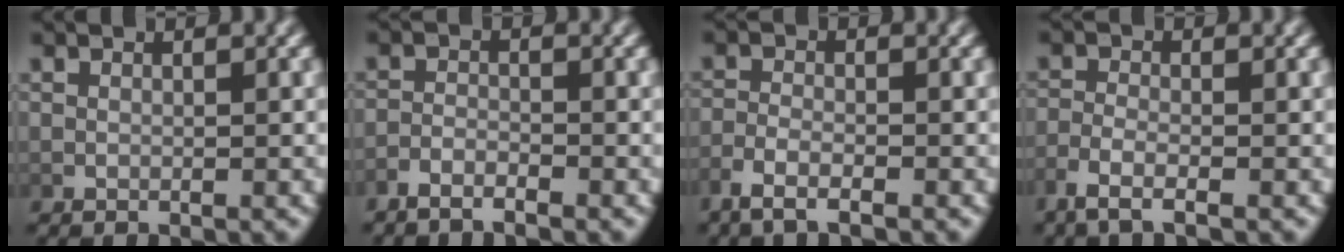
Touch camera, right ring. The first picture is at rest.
{"total": 2.6, "force": [-2.4, 0.5, 0.8], "torque": [-0.011, -0.002, -0.046]}
{"total": 2.8, "force": [-2.2, 0.7, 1.5], "torque": [-0.034, -0.003, -0.039]}
{"total": 2.7, "force": [-1.9, 0.7, 1.8], "torque": [-0.046, -0.006, -0.032]}